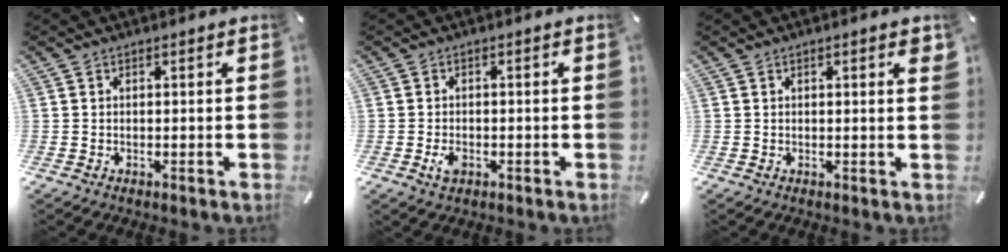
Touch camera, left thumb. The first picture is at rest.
{"total": 2.9, "force": [-1.0, 1.8, 2.1], "torque": [-0.051, -0.001, -0.021]}
{"total": 1.9, "force": [0.6, 0.4, 1.7], "torque": [-0.026, -0.001, 0.008]}